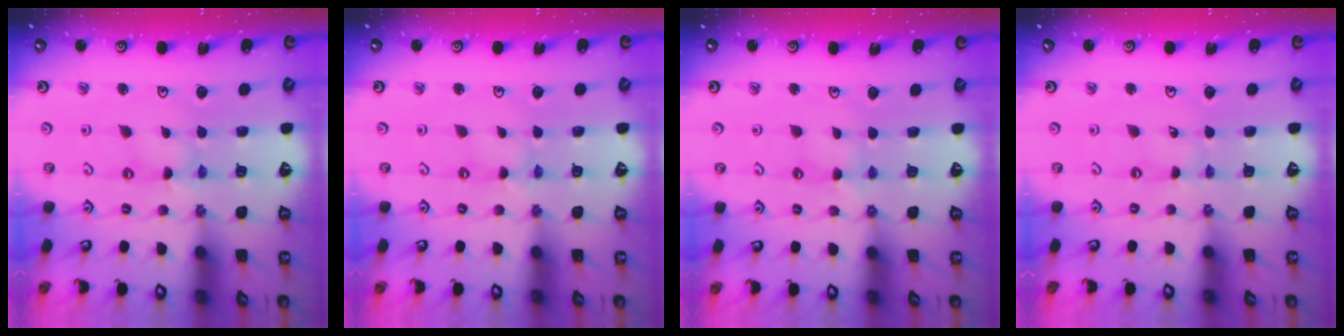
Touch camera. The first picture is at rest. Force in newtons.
{"total": 0.0}
{"total": 2.4, "press": 2.4, "slide": 0.4}
{"total": 0.0}